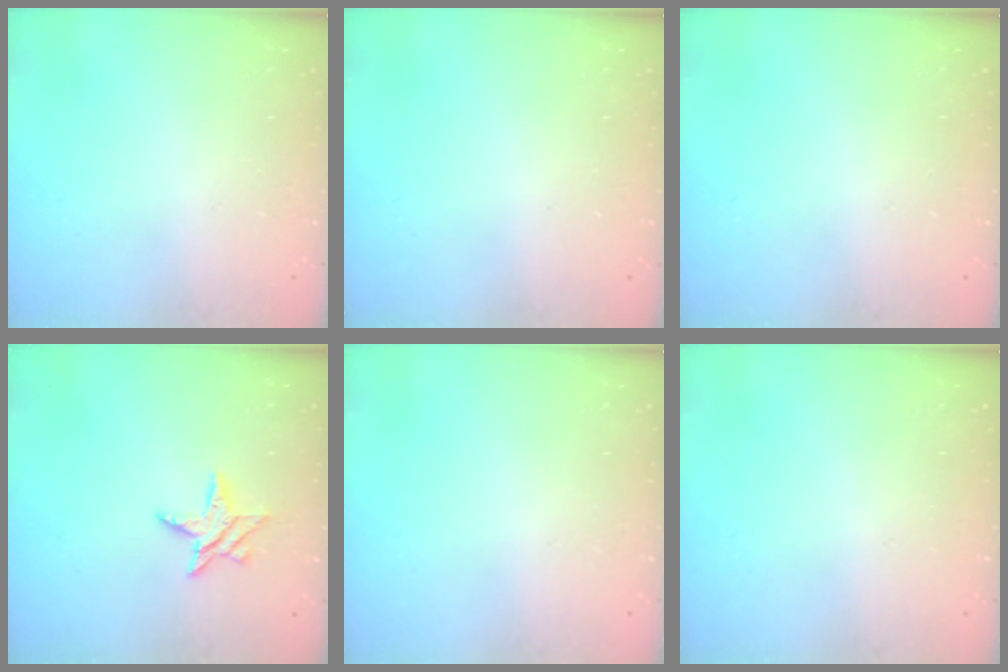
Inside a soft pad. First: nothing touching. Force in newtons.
{"total": 0.0}
{"total": 0.0}
{"total": 6.7, "press": 6.7, "slide": 0.2}
{"total": 0.0}
{"total": 0.0}